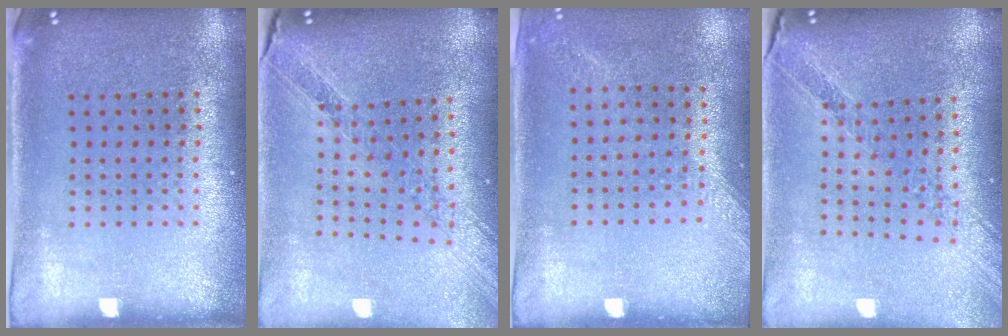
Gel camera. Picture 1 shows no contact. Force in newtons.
{"total": 1.1, "press": 1.1, "slide": 0.3}
{"total": 1.3, "press": 1.0, "slide": 0.8}
{"total": 1.1, "press": 1.1, "slide": 0.1}